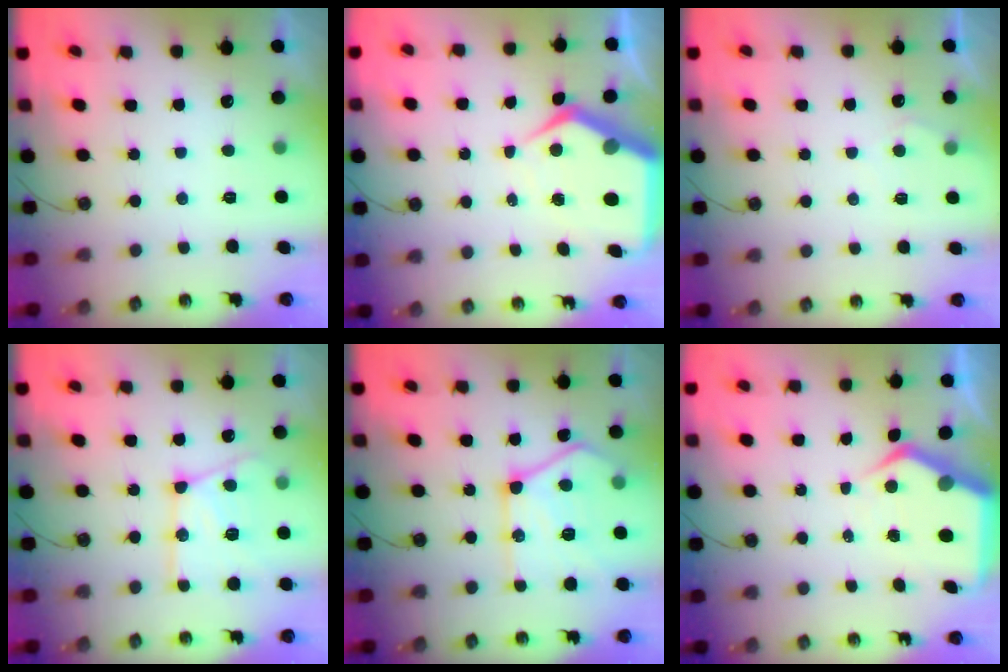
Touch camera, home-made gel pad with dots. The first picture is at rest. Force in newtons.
{"total": 10.0, "press": 9.9, "slide": 0.9}
{"total": 3.6, "press": 3.5, "slide": 0.4}
{"total": 17.5, "press": 17.3, "slide": 2.1}
{"total": 20.1, "press": 20.1, "slide": 1.4}
{"total": 7.4, "press": 7.3, "slide": 0.7}